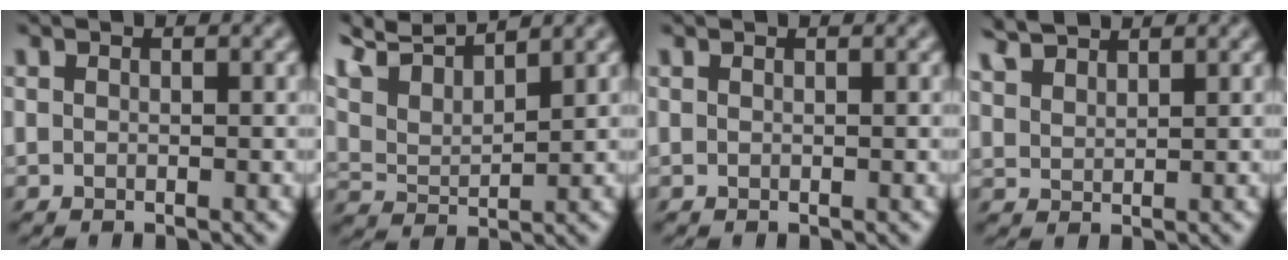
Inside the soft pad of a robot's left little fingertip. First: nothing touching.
{"total": 4.6, "force": [3.9, 0.3, 2.4], "torque": [-0.055, 0.019, 0.063]}
{"total": 0.0}
{"total": 3.0, "force": [2.7, 0.6, 1.3], "torque": [-0.038, 0.013, 0.049]}